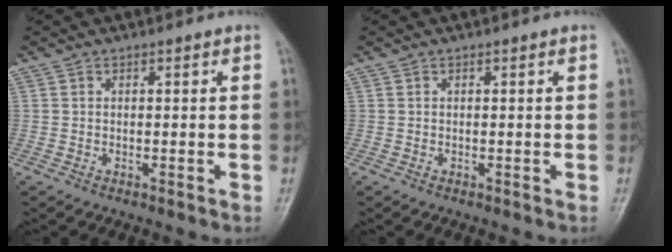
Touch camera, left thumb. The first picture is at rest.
{"total": 0.0}